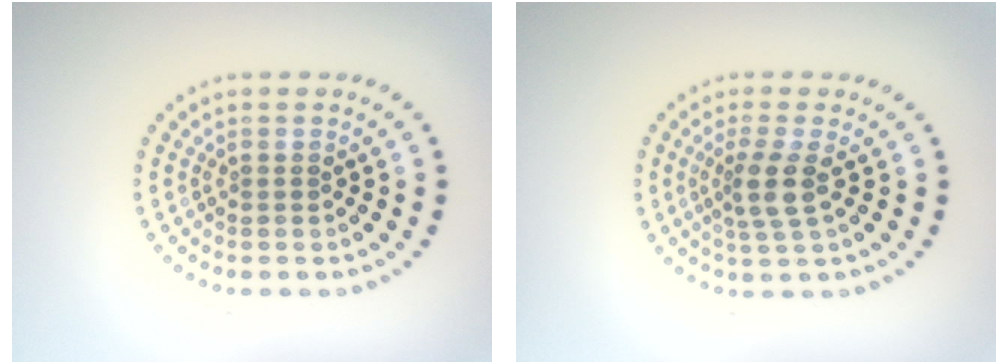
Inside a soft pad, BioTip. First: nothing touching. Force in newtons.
{"total": 2.8, "press": 2.2, "slide": 1.7}